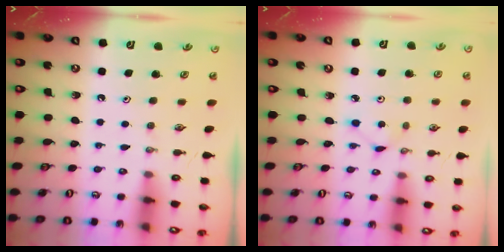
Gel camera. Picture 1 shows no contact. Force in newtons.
{"total": 1.8, "press": 1.7, "slide": 0.2}